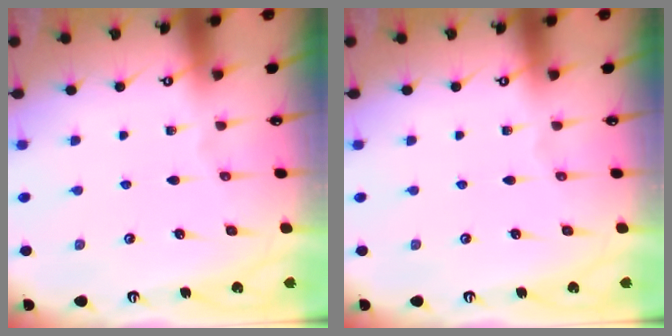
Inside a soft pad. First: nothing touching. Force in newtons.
{"total": 0.0}